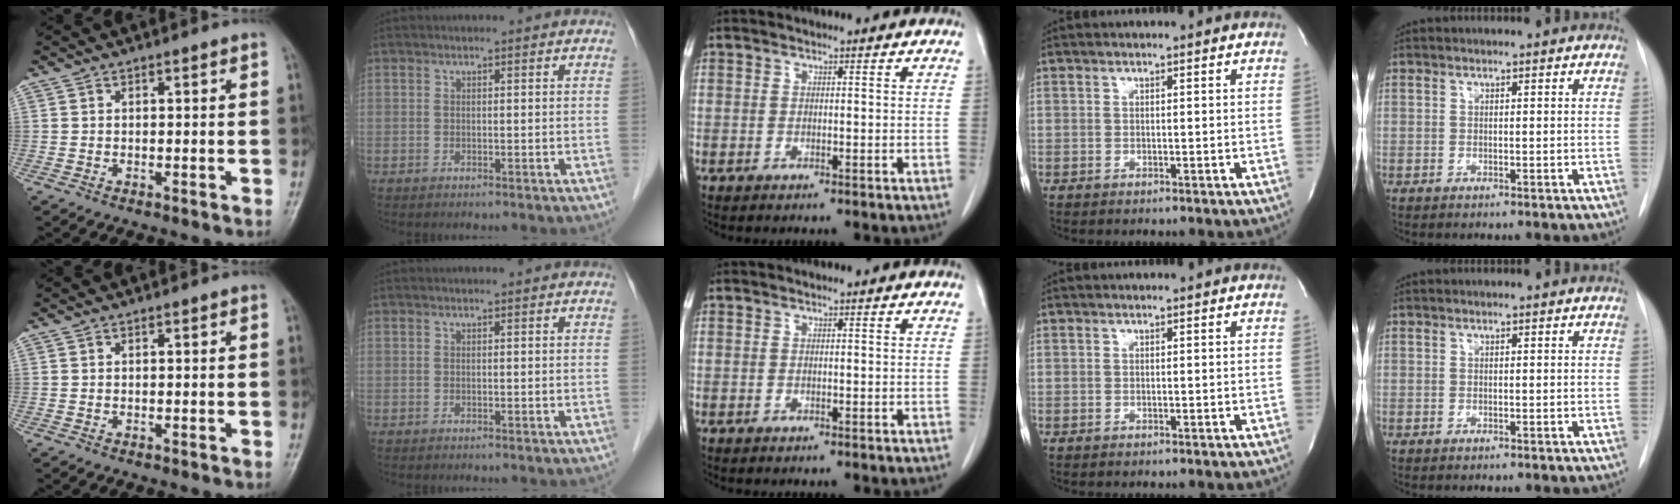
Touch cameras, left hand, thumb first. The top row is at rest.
{}